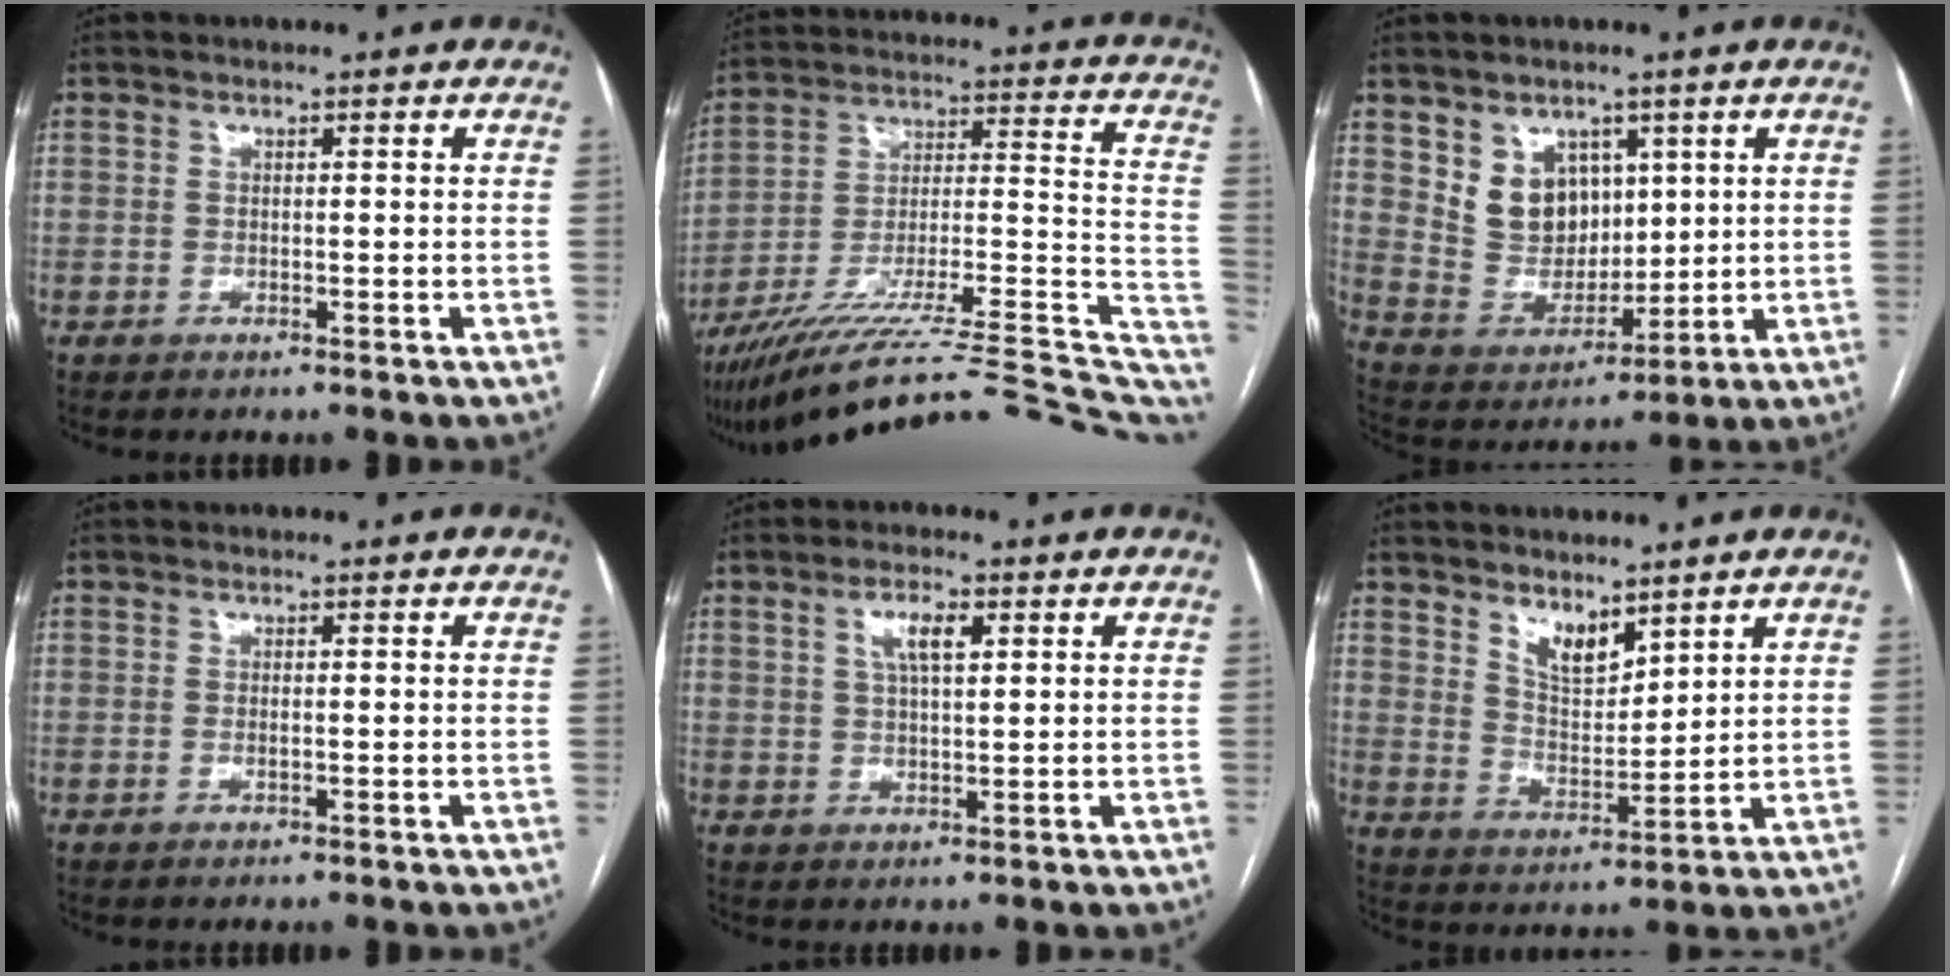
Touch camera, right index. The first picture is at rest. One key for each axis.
{"total": 33.0, "fx": -27.3, "fy": 3.9, "fz": 18.2, "tx": -0.195, "ty": -0.008, "tz": -0.394}
{"total": 9.3, "fx": 4.1, "fy": 7.0, "fz": 4.5, "tx": -0.093, "ty": 0.019, "tz": 0.097}
{"total": 0.6, "fx": -0.2, "fy": 0.0, "fz": 0.6, "tx": -0.014, "ty": -0.001, "tz": -0.002}
{"total": 4.5, "fx": 1.8, "fy": 1.3, "fz": 4.0, "tx": -0.077, "ty": 0.007, "tz": 0.033}
{"total": 6.0, "fx": 4.5, "fy": 2.4, "fz": 3.1, "tx": -0.057, "ty": -0.011, "tz": 0.092}